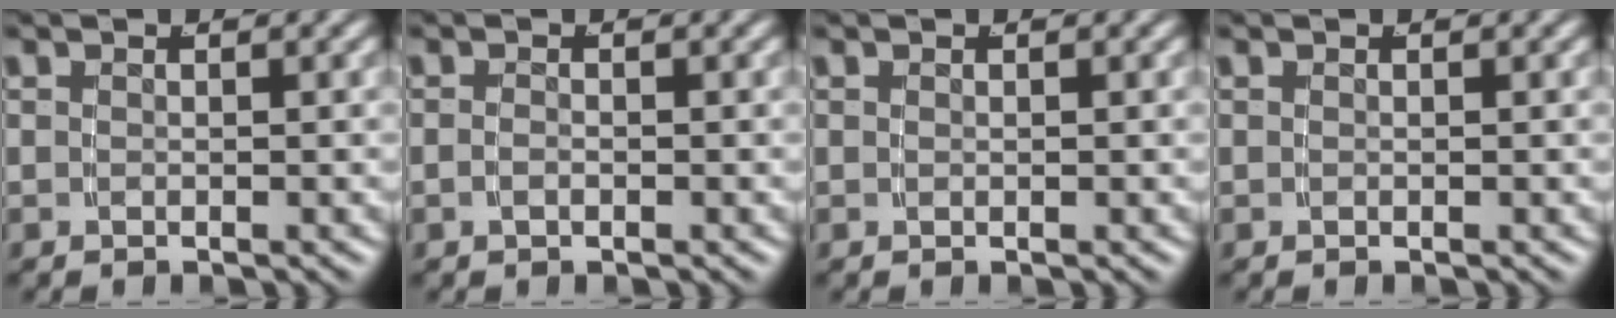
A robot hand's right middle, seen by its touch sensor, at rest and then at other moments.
{"total": 0.5, "force": [-0.4, 0.0, 0.3], "torque": [-0.008, -0.003, -0.006]}
{"total": 0.0}
{"total": 0.0}